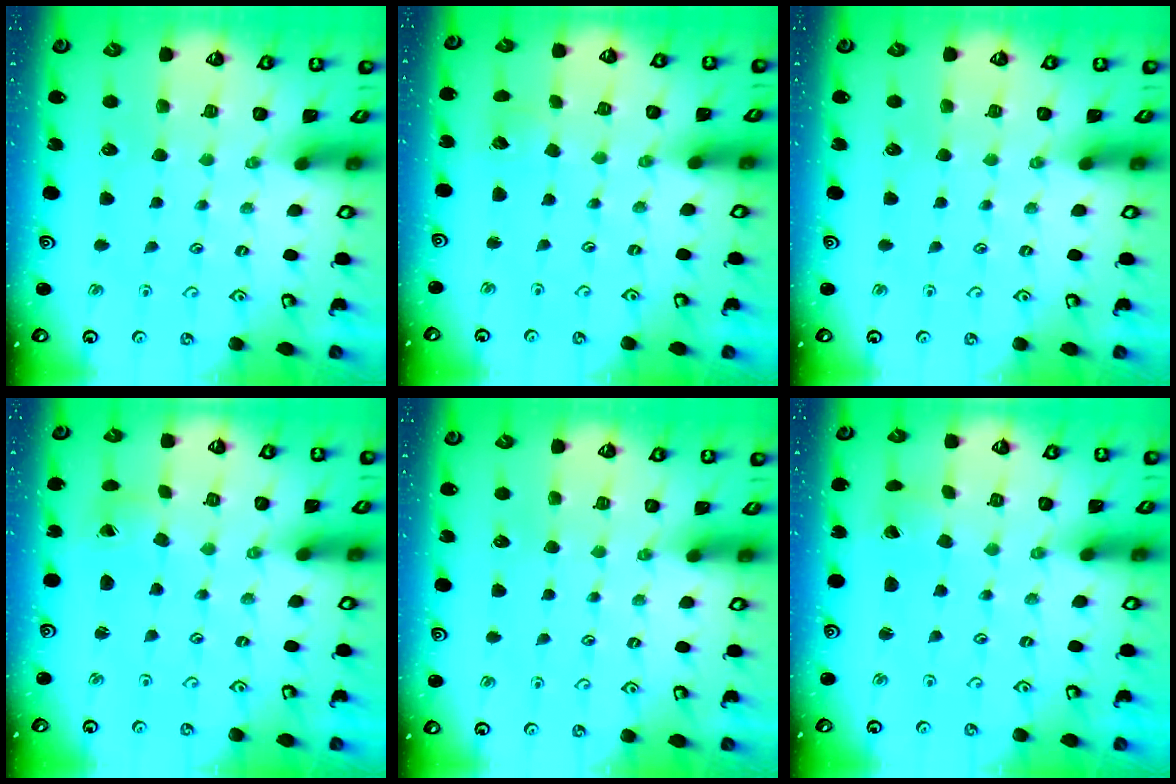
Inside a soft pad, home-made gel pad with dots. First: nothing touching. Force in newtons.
{"total": 3.8, "press": 3.7, "slide": 0.4}
{"total": 0.0}
{"total": 0.5, "press": 0.5, "slide": 0.1}
{"total": 0.0}
{"total": 0.7, "press": 0.7, "slide": 0.1}